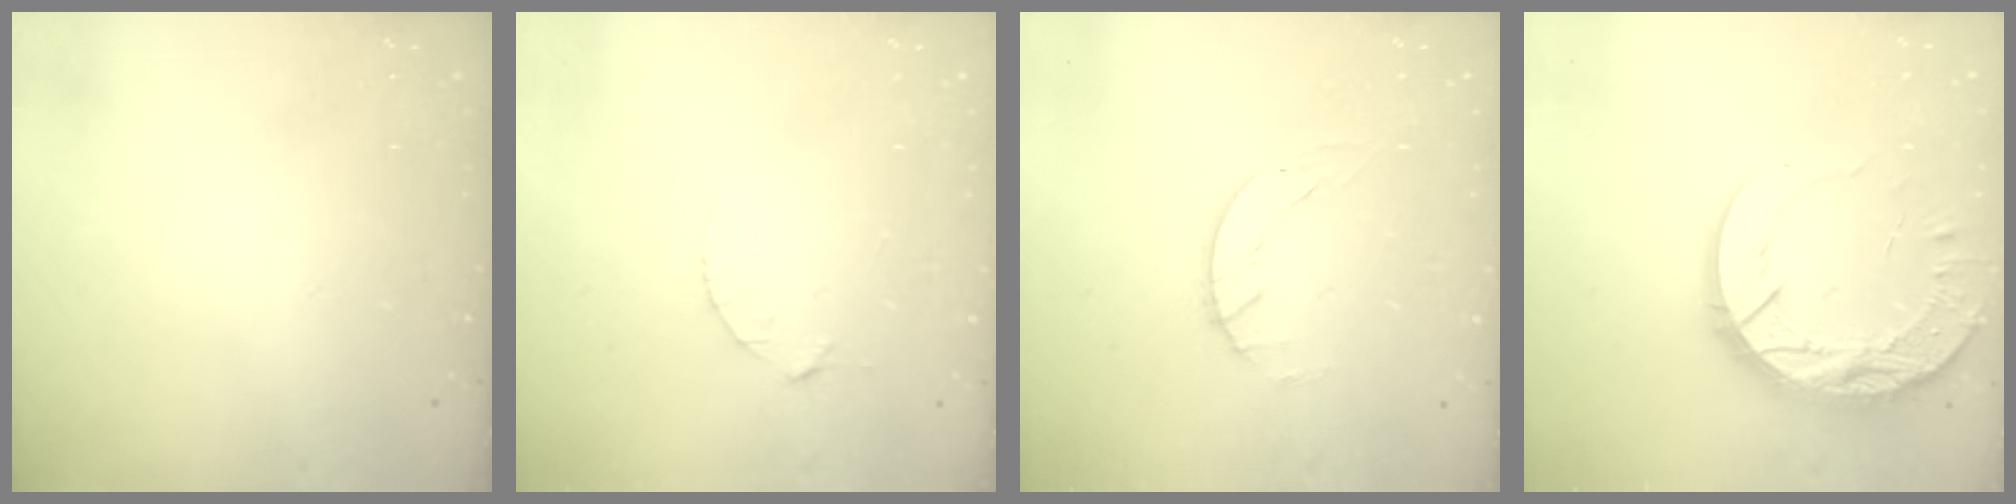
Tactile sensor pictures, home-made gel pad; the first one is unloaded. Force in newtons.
{"total": 3.1, "press": 3.1, "slide": 0.4}
{"total": 1.5, "press": 1.5, "slide": 0.2}
{"total": 18.0, "press": 17.9, "slide": 1.6}